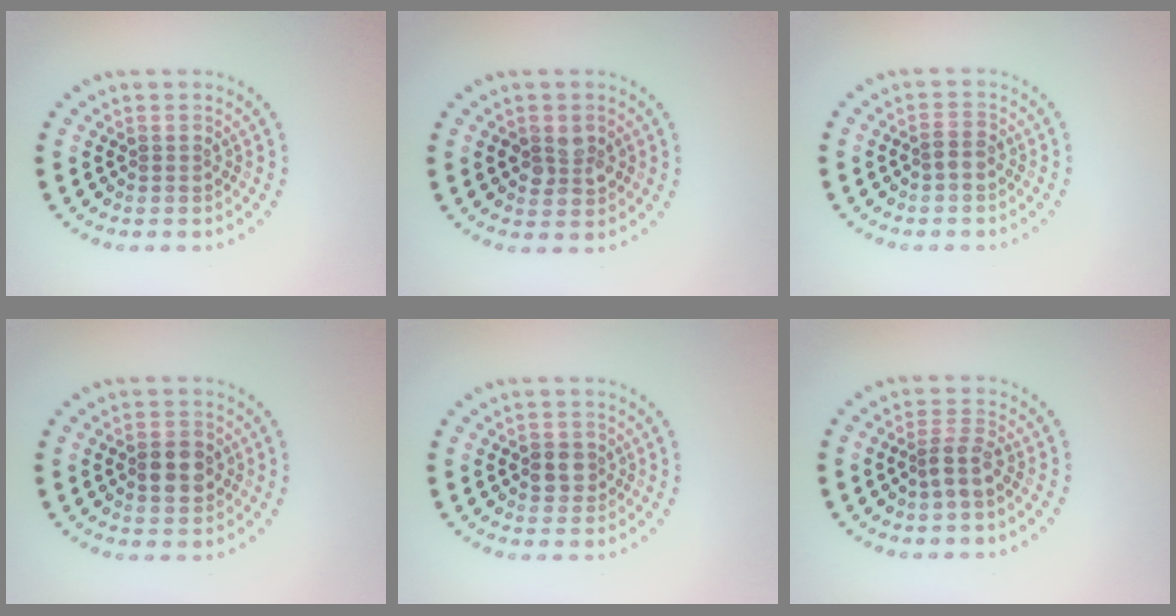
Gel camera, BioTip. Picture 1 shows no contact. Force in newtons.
{"total": 2.6, "press": 2.6, "slide": 0.2}
{"total": 1.1, "press": 1.0, "slide": 0.5}
{"total": 3.4, "press": 3.4, "slide": 0.2}
{"total": 2.0, "press": 1.9, "slide": 0.5}
{"total": 2.2, "press": 1.7, "slide": 1.4}